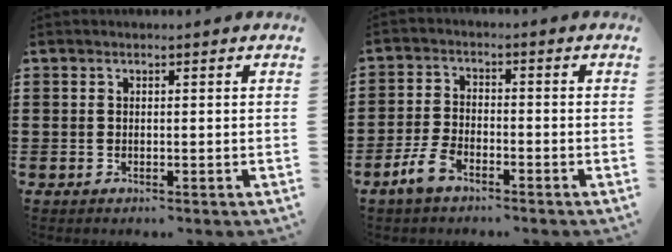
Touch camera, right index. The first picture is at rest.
{"total": 4.3, "force": [-2.9, 1.8, 2.7], "torque": [-0.074, 0.000, -0.062]}